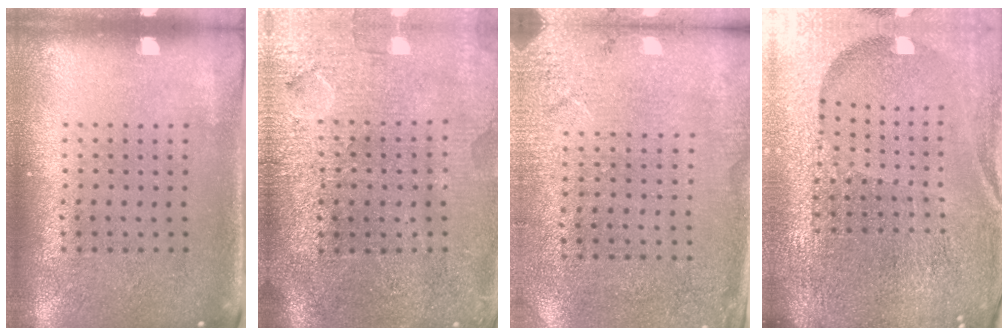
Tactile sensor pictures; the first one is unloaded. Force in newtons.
{"total": 3.6, "press": 3.4, "slide": 1.3}
{"total": 2.6, "press": 2.4, "slide": 0.9}
{"total": 6.1, "press": 5.4, "slide": 2.9}